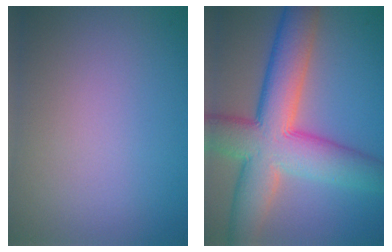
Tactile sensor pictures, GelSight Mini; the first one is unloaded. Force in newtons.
{"total": 11.8, "press": 11.8, "slide": 0.5}